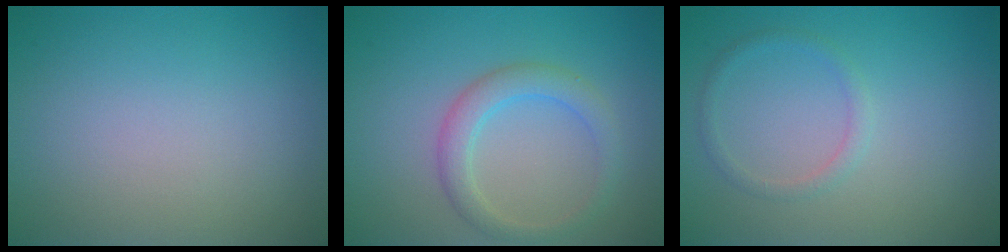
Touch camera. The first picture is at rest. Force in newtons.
{"total": 2.8, "press": 2.8, "slide": 0.1}
{"total": 1.2, "press": 1.2, "slide": 0.1}